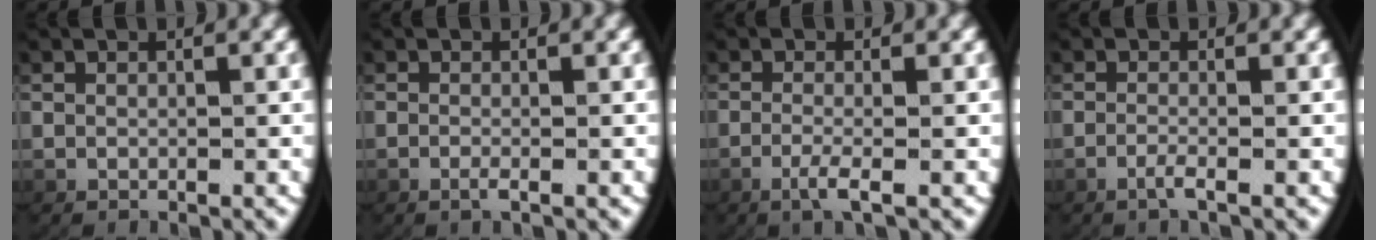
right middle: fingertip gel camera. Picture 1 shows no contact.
{"total": 1.2, "force": [-0.8, 0.4, 0.8], "torque": [-0.026, -0.003, -0.013]}
{"total": 2.2, "force": [-1.0, 0.3, 1.9], "torque": [-0.057, -0.014, -0.012]}
{"total": 1.5, "force": [-1.0, 0.2, 1.1], "torque": [-0.037, -0.006, -0.017]}